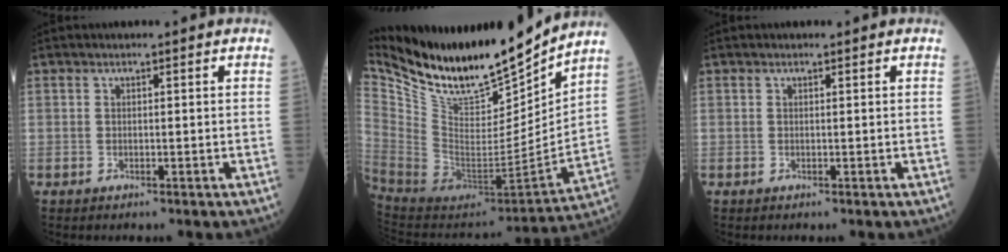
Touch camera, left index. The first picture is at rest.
{"total": 21.9, "force": [19.5, 3.8, 9.3], "torque": [-0.183, -0.047, 0.342]}
{"total": 0.0}